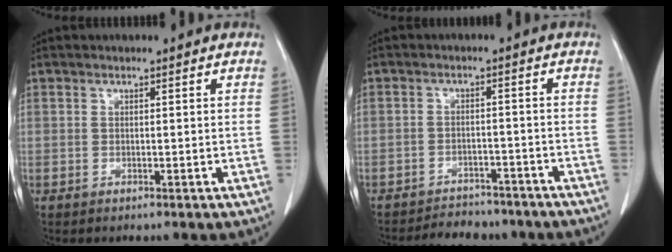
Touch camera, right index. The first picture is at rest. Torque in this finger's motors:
{"motor_torque": [0.21, -0.21, -0.09, -0.14]}